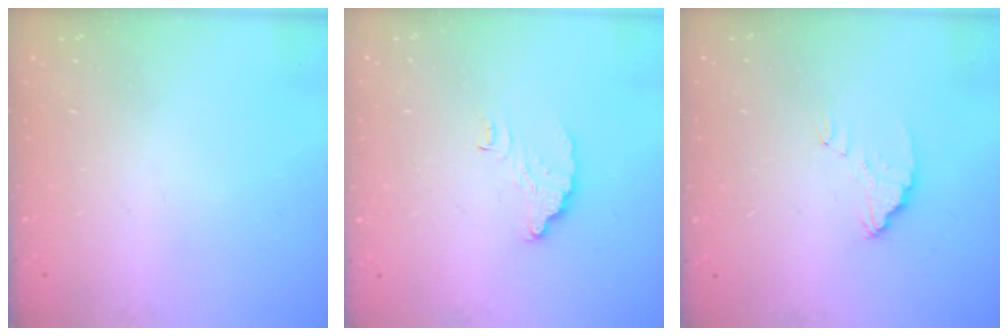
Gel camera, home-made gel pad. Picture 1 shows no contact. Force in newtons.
{"total": 4.5, "press": 4.5, "slide": 0.1}
{"total": 3.0, "press": 3.0, "slide": 0.2}